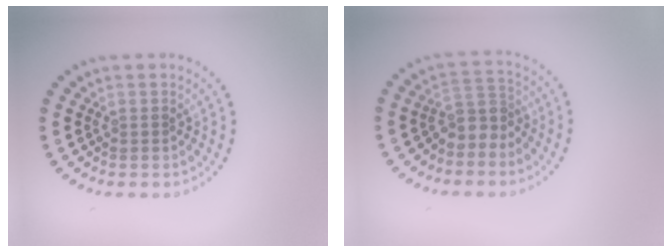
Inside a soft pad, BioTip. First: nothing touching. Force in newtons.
{"total": 2.6, "press": 2.1, "slide": 1.6}